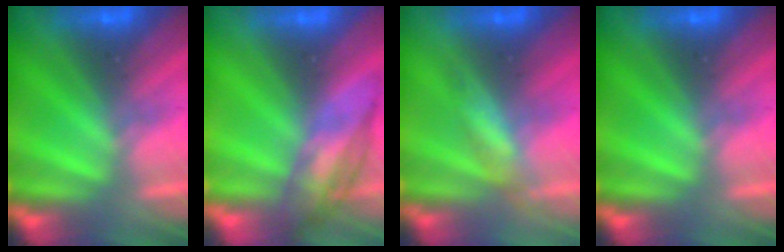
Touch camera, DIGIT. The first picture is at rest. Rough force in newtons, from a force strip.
{"total": 2.6}
{"total": 2.9}
{"total": 0.0}